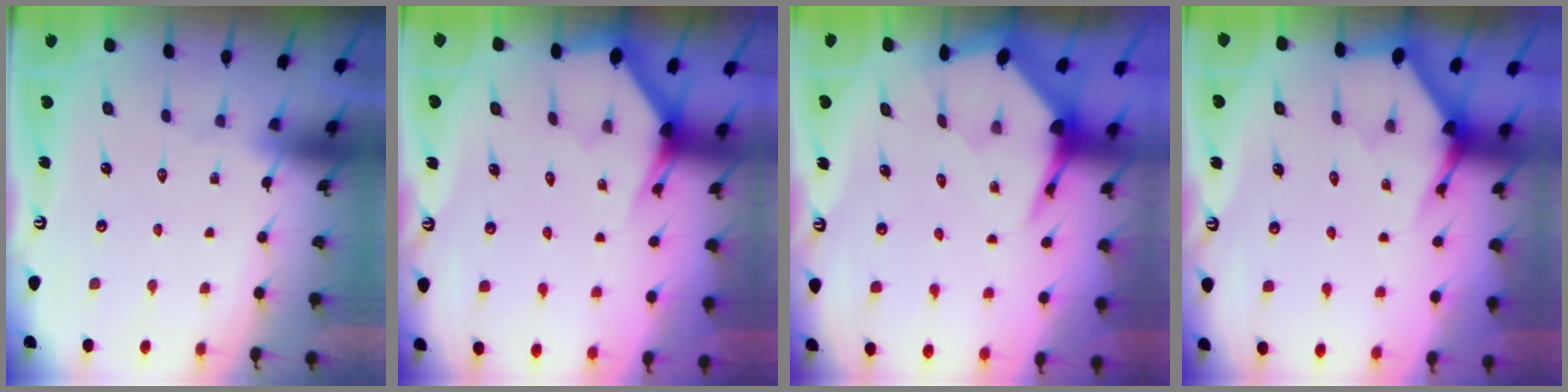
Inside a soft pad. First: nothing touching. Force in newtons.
{"total": 2.9, "press": 2.9, "slide": 0.1}
{"total": 5.0, "press": 5.0, "slide": 0.5}
{"total": 3.4, "press": 3.4, "slide": 0.2}